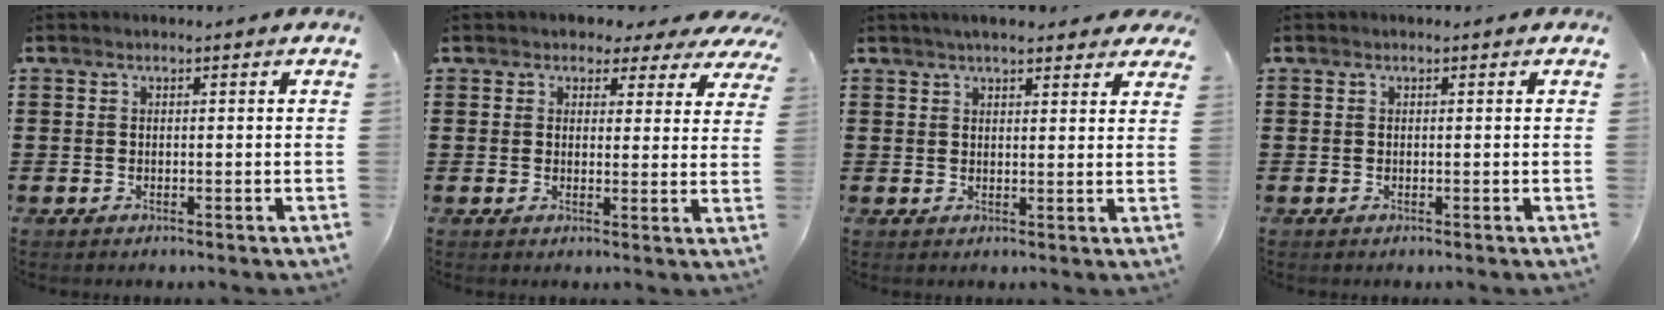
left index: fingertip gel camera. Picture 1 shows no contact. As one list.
[{"total": 3.0, "force": [2.3, 1.7, 0.8], "torque": [-0.022, -0.003, 0.037]}, {"total": 4.1, "force": [3.5, 0.9, 1.9], "torque": [-0.044, 0.003, 0.064]}, {"total": 0.0}]